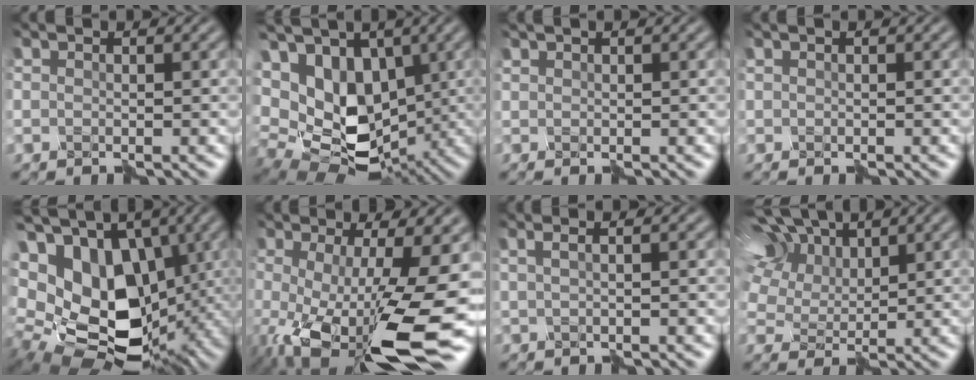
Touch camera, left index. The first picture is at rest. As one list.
[{"total": 11.7, "force": [0.7, 8.3, 8.2], "torque": [-0.170, -0.019, 0.027]}, {"total": 0.0}, {"total": 0.0}, {"total": 19.0, "force": [1.4, 13.2, 13.5], "torque": [-0.279, 0.006, 0.048]}, {"total": 14.2, "force": [-4.9, 4.9, 12.3], "torque": [-0.230, -0.042, -0.066]}, {"total": 2.6, "force": [0.9, 1.0, 2.2], "torque": [-0.019, 0.024, -0.006]}, {"total": 9.4, "force": [4.9, 4.9, 6.4], "torque": [-0.155, 0.032, 0.077]}]